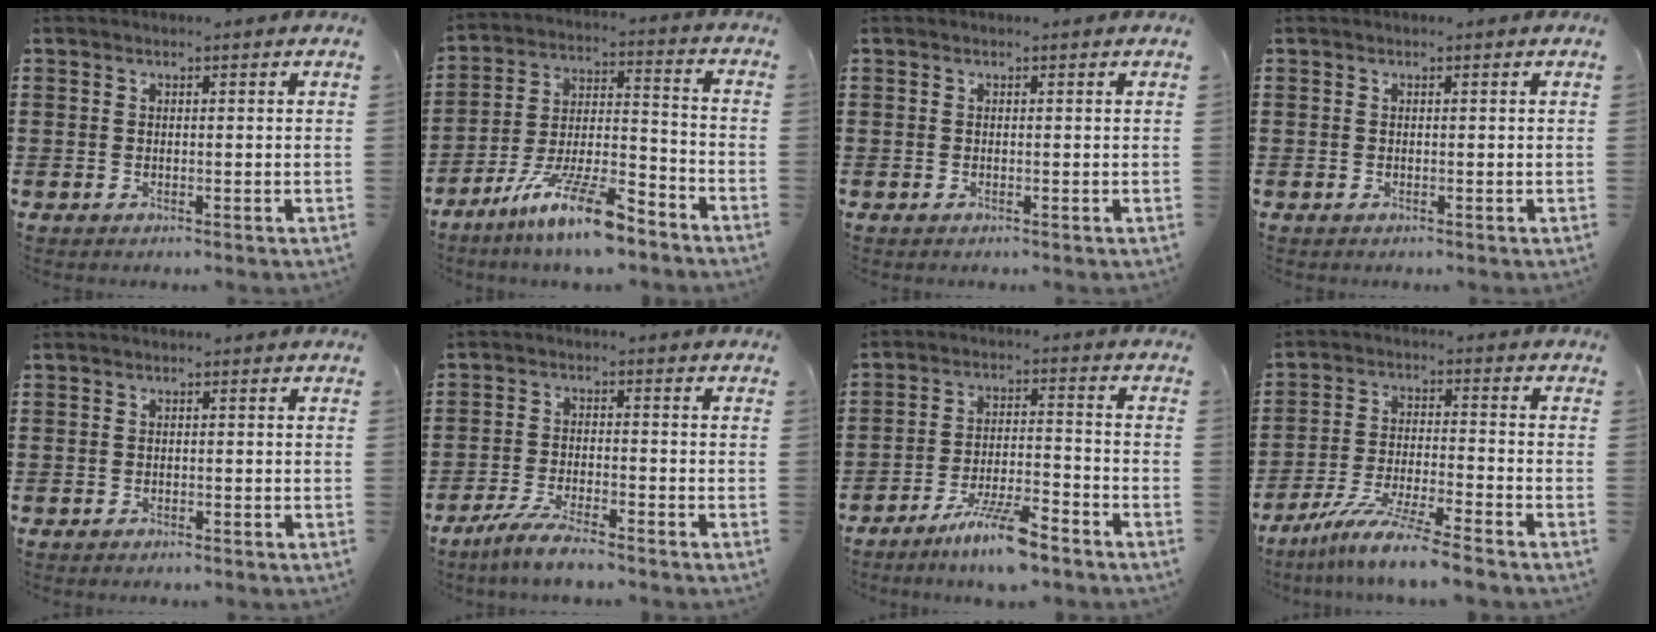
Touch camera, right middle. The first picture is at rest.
{"total": 12.4, "force": [-9.1, 2.1, 8.1], "torque": [-0.154, 0.021, -0.171]}
{"total": 0.0}
{"total": 0.0}
{"total": 0.6, "force": [-0.6, 0.1, 0.1], "torque": [-0.002, 0.000, -0.012]}
{"total": 5.0, "force": [-4.3, 0.1, 2.5], "torque": [-0.062, -0.011, -0.084]}
{"total": 7.7, "force": [-6.1, 1.0, 4.7], "torque": [-0.090, 0.000, -0.112]}
{"total": 8.9, "force": [-7.7, -0.6, 4.3], "torque": [-0.085, -0.007, -0.151]}